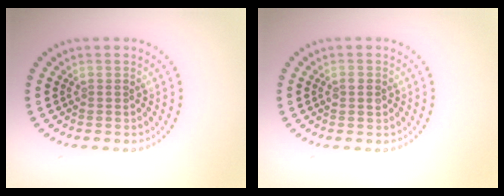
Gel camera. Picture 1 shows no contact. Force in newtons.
{"total": 1.4, "press": 1.4, "slide": 0.1}